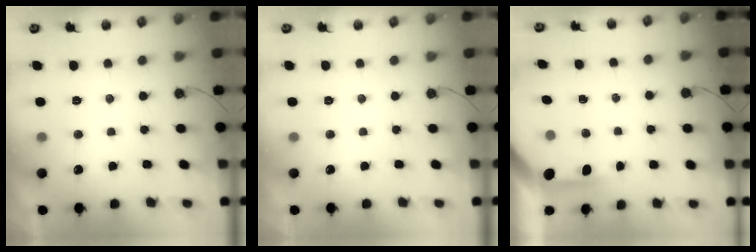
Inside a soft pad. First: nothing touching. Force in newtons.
{"total": 0.0}
{"total": 4.0, "press": 4.0, "slide": 0.4}